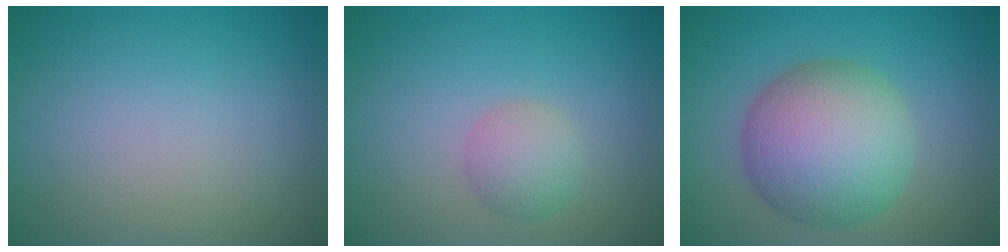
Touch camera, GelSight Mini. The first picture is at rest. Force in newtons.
{"total": 2.2, "press": 2.2, "slide": 0.0}
{"total": 8.6, "press": 8.6, "slide": 0.3}